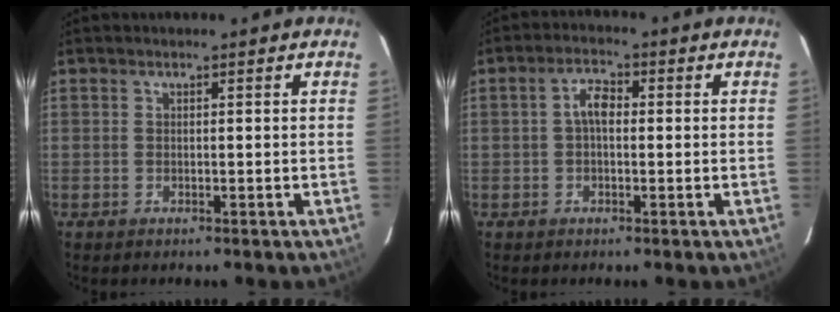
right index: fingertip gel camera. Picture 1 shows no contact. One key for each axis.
{"total": 3.5, "fx": 0.1, "fy": 1.8, "fz": 2.9, "tx": -0.057, "ty": 0.014, "tz": 0.001}